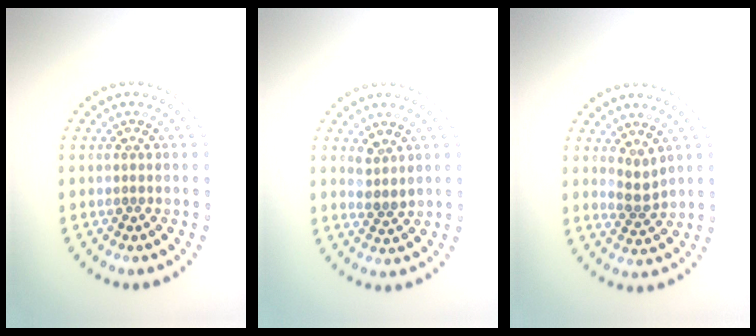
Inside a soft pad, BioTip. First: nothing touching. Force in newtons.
{"total": 1.5, "press": 1.2, "slide": 1.0}
{"total": 1.5, "press": 1.2, "slide": 0.9}